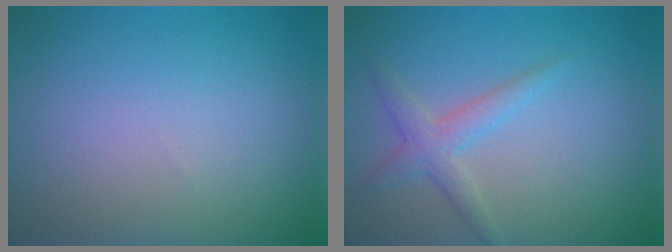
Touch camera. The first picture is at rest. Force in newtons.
{"total": 2.3, "press": 2.2, "slide": 0.1}